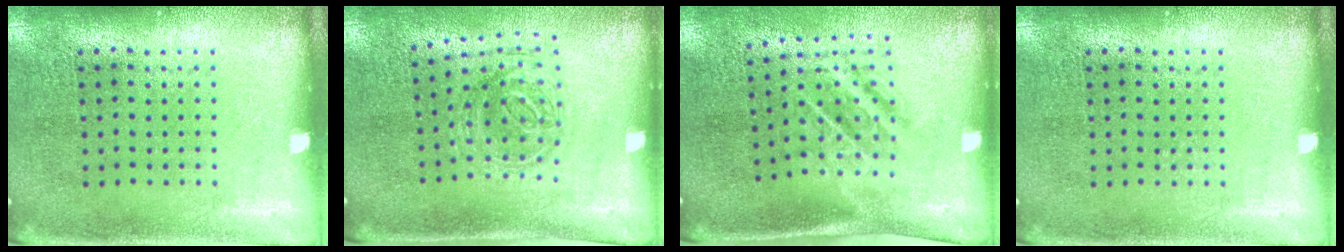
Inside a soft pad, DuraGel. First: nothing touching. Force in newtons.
{"total": 1.1, "press": 1.0, "slide": 0.3}
{"total": 1.7, "press": 1.1, "slide": 1.3}
{"total": 0.0}